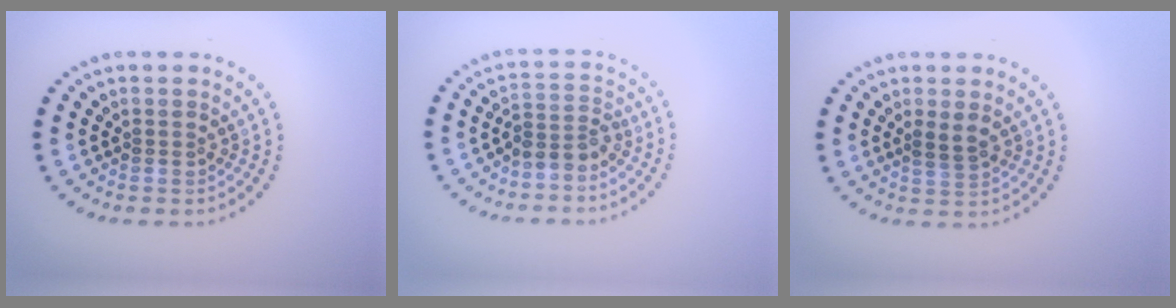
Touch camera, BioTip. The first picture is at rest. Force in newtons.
{"total": 2.4, "press": 1.8, "slide": 1.5}
{"total": 1.6, "press": 1.5, "slide": 0.7}